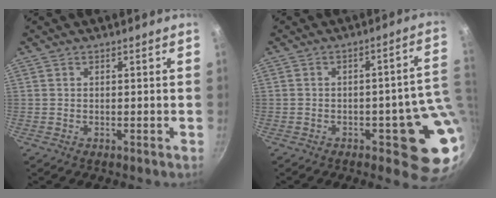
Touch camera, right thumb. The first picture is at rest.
{"total": 12.7, "force": [-1.6, 5.1, 11.5], "torque": [-0.074, 0.015, -0.017]}